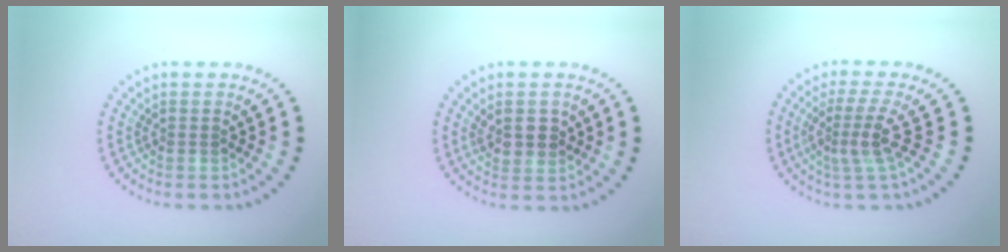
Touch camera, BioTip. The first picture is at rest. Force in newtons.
{"total": 2.5, "press": 2.5, "slide": 0.6}
{"total": 3.1, "press": 2.2, "slide": 2.2}